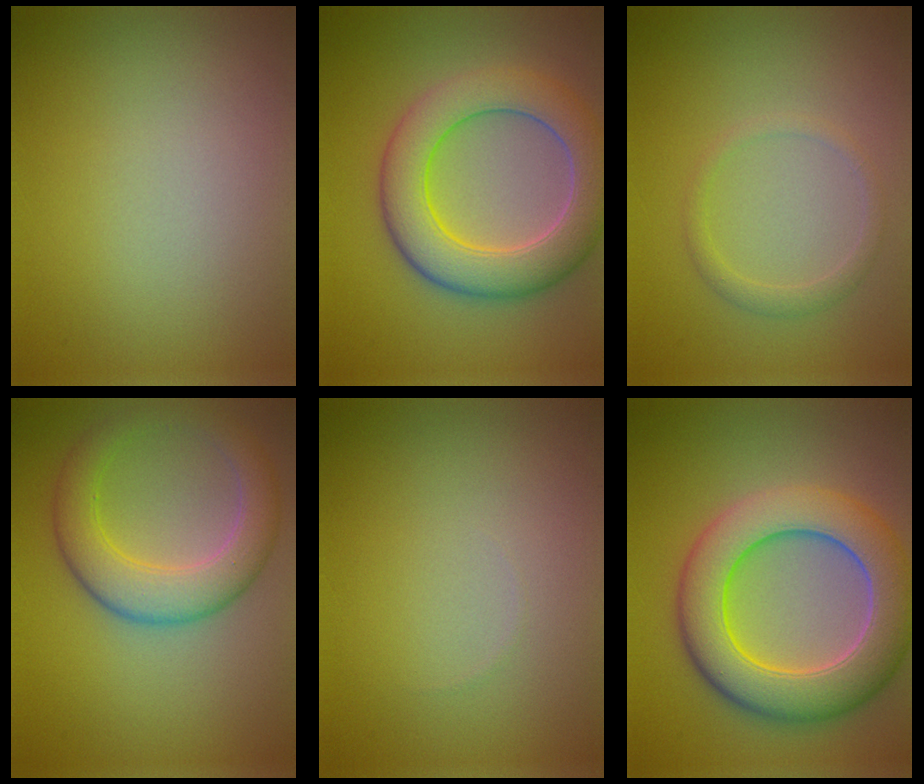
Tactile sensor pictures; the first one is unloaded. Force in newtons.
{"total": 7.9, "press": 7.9, "slide": 0.5}
{"total": 1.5, "press": 1.5, "slide": 0.1}
{"total": 5.0, "press": 5.0, "slide": 0.3}
{"total": 0.0}
{"total": 9.8, "press": 9.8, "slide": 0.3}